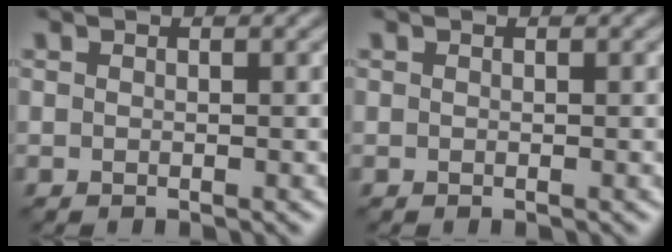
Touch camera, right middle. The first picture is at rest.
{"total": 0.0}